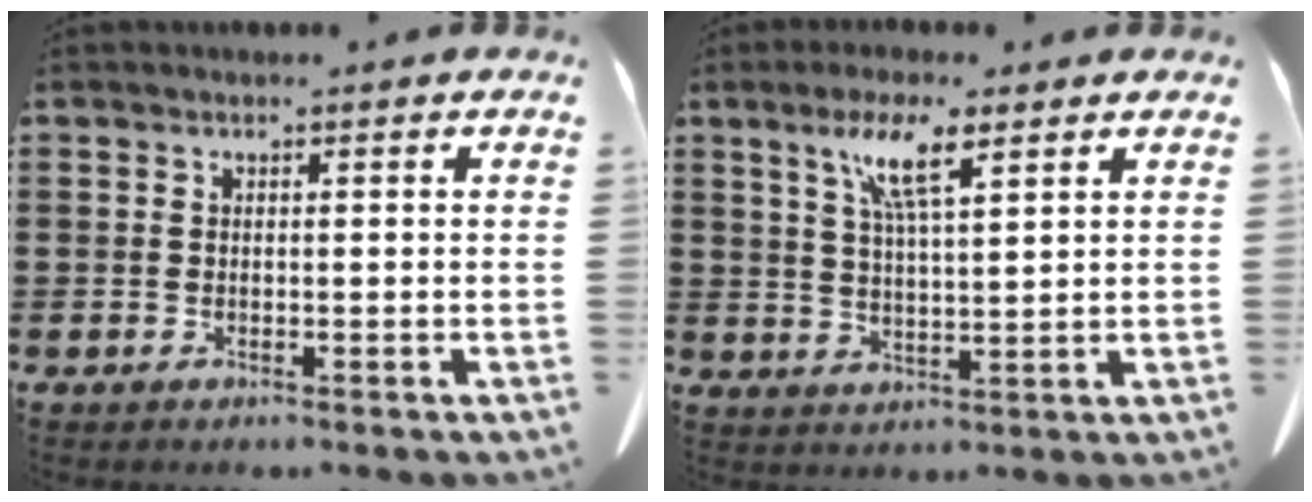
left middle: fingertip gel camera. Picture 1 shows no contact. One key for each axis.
{"total": 7.6, "fx": 4.6, "fy": 1.3, "fz": 5.9, "tx": -0.128, "ty": 0.003, "tz": 0.079}